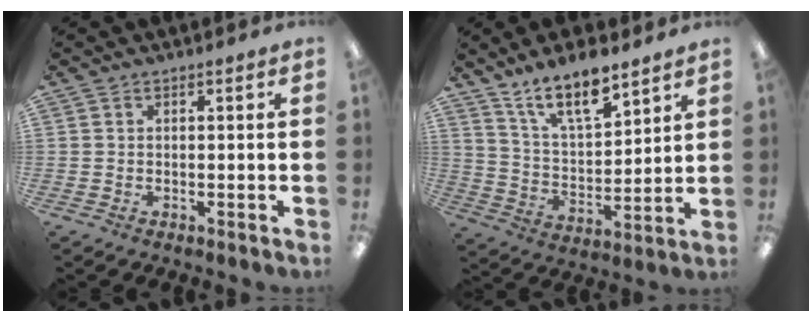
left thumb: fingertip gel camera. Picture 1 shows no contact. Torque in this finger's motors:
{"motor_torque": [0.09, 0.09, 1.31, -1.46, 0.20]}